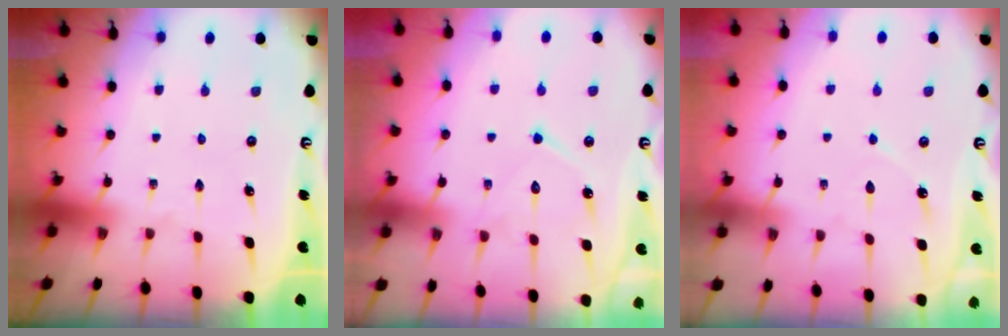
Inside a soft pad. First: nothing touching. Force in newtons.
{"total": 11.2, "press": 11.2, "slide": 1.0}
{"total": 4.0, "press": 4.0, "slide": 0.4}